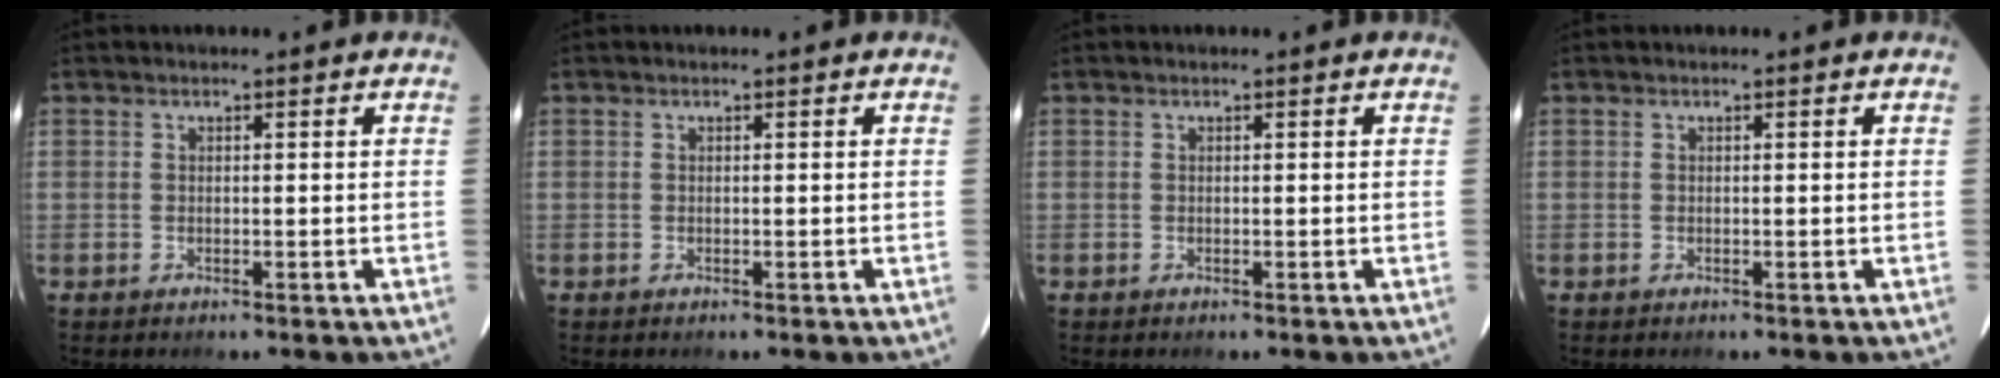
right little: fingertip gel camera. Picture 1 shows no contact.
{"total": 0.0}
{"total": 0.0}
{"total": 0.0}